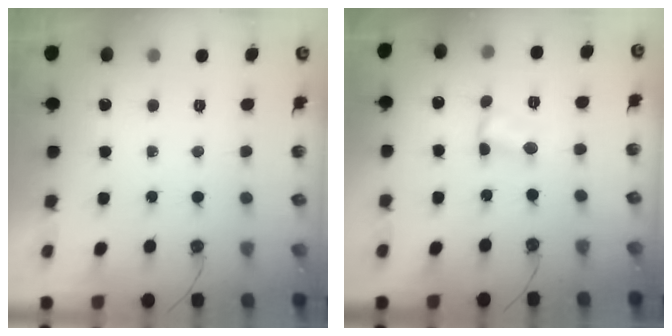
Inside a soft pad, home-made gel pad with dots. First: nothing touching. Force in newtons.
{"total": 2.7, "press": 2.7, "slide": 0.4}